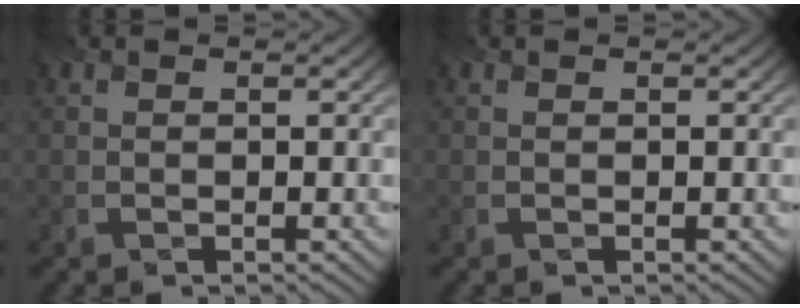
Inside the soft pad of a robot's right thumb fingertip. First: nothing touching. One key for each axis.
{"total": 0.0}